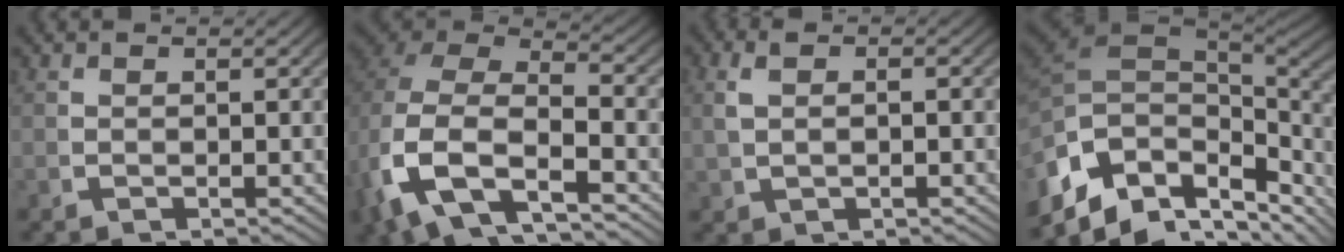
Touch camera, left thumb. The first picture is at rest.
{"total": 11.8, "force": [-0.5, 8.8, 7.9], "torque": [-0.192, -0.026, -0.011]}
{"total": 2.2, "force": [0.6, 1.1, 1.8], "torque": [-0.040, 0.007, 0.013]}
{"total": 15.0, "force": [-3.1, 10.4, 10.4], "torque": [-0.204, -0.052, -0.012]}